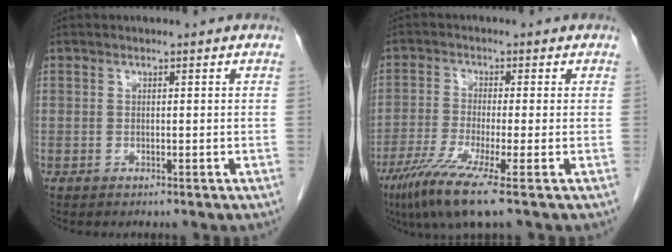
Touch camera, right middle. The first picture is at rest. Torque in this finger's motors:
{"motor_torque": [1.35, -0.79, 0.69, 0.16]}